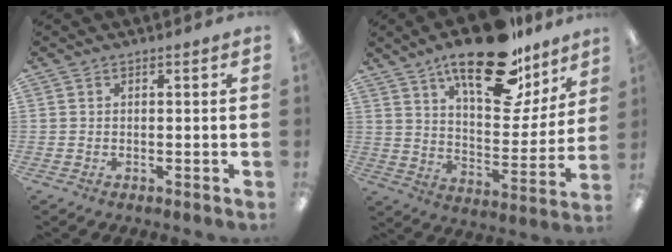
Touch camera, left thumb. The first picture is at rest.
{"total": 24.3, "force": [16.4, 10.3, 14.8], "torque": [-0.218, -0.095, 0.274]}